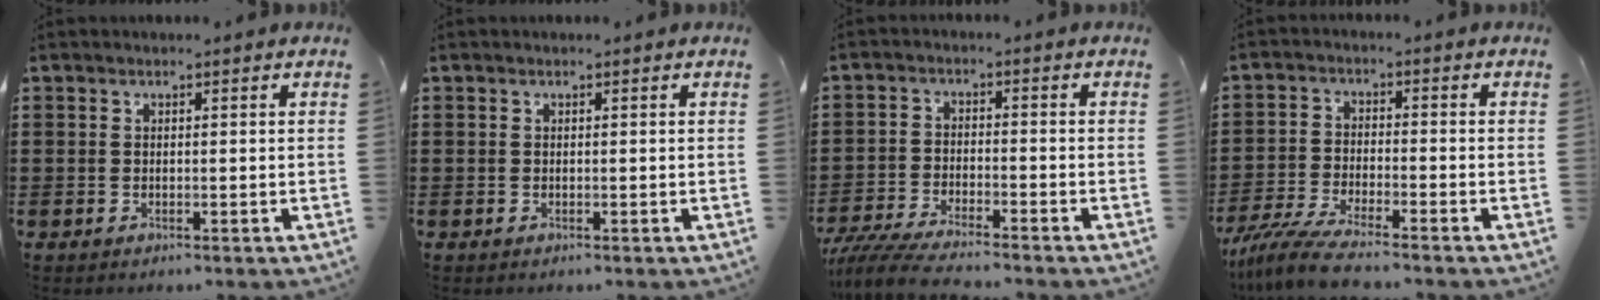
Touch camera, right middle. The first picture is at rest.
{"total": 0.0}
{"total": 5.2, "force": [-4.9, 0.2, 1.8], "torque": [-0.050, -0.013, -0.100]}
{"total": 6.3, "force": [-5.6, 0.1, 3.0], "torque": [-0.081, -0.021, -0.112]}